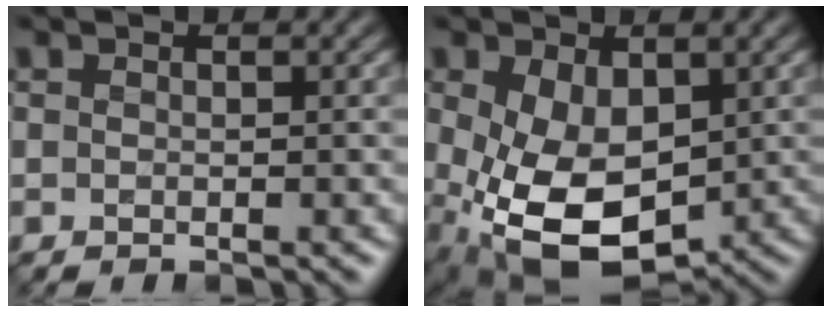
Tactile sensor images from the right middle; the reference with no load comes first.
{"total": 8.5, "force": [-1.6, 5.2, 6.6], "torque": [-0.156, -0.028, -0.016]}